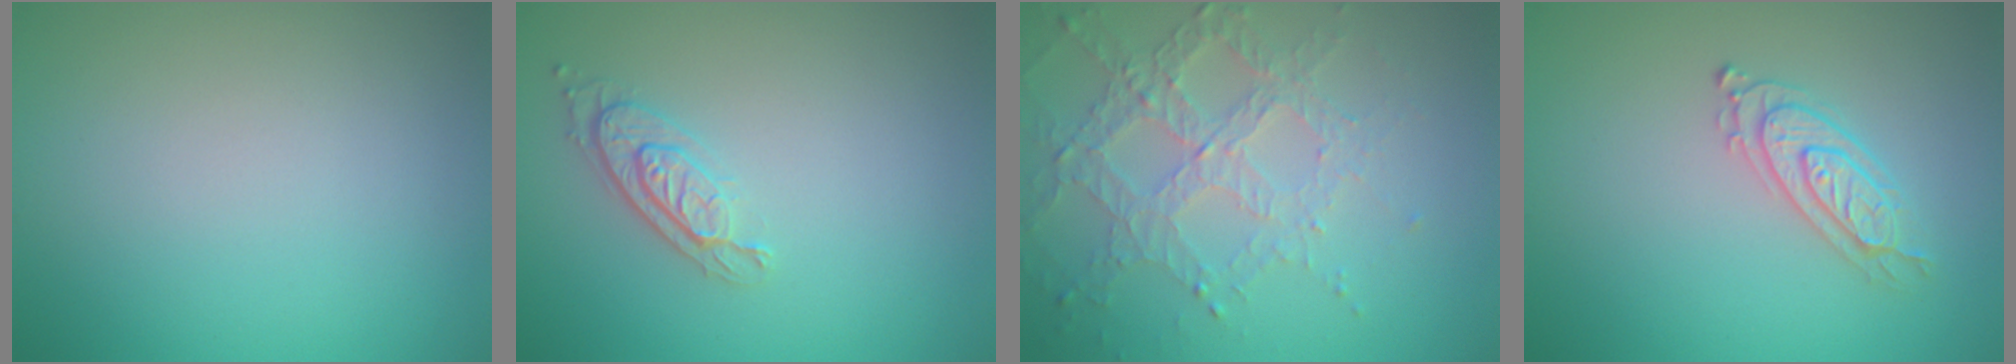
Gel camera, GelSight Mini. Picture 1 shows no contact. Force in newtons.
{"total": 2.1, "press": 1.8, "slide": 1.1}
{"total": 4.3, "press": 3.1, "slide": 2.9}
{"total": 2.2, "press": 2.1, "slide": 0.4}